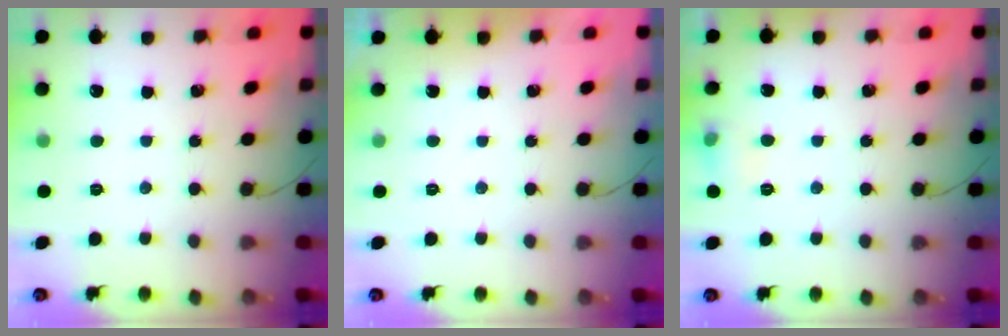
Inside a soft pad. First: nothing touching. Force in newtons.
{"total": 0.0}
{"total": 6.0, "press": 5.9, "slide": 1.4}